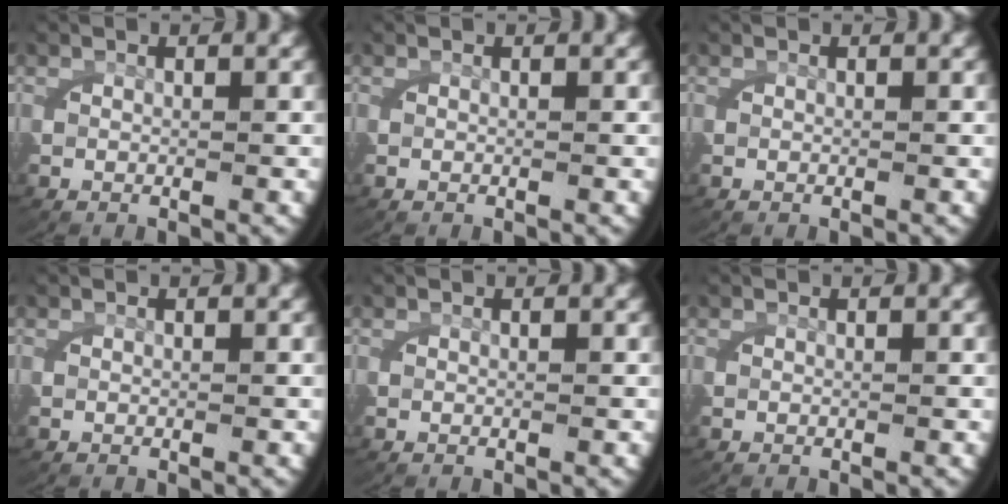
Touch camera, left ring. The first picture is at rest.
{"total": 0.0}
{"total": 0.0}
{"total": 0.0}
{"total": 0.0}
{"total": 0.0}